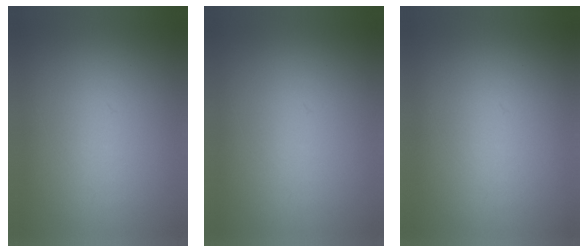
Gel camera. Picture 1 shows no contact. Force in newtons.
{"total": 0.0}
{"total": 0.0}